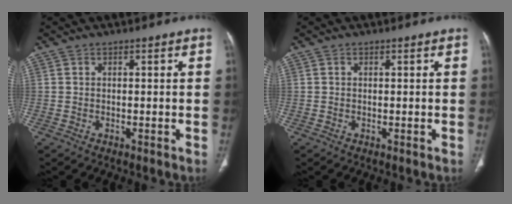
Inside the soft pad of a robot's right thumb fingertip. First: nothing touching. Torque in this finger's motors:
{"motor_torque": [-0.23, 0.17, 0.26, 0.27, -0.03]}